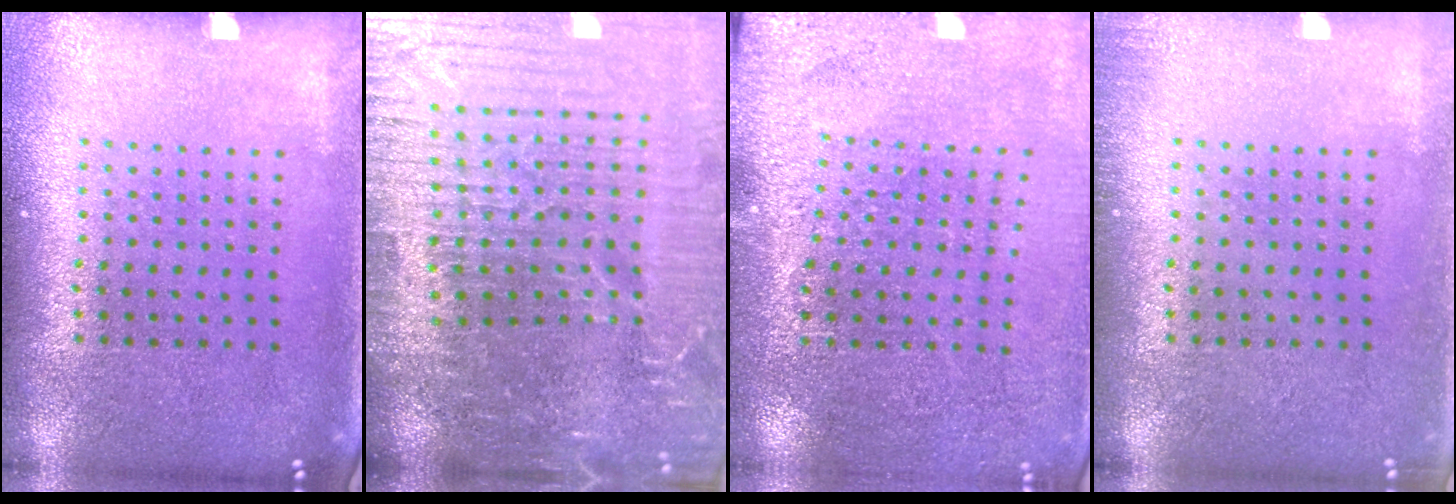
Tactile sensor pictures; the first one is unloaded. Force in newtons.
{"total": 5.8, "press": 5.3, "slide": 2.5}
{"total": 2.8, "press": 2.8, "slide": 0.2}
{"total": 0.9, "press": 0.9, "slide": 0.2}